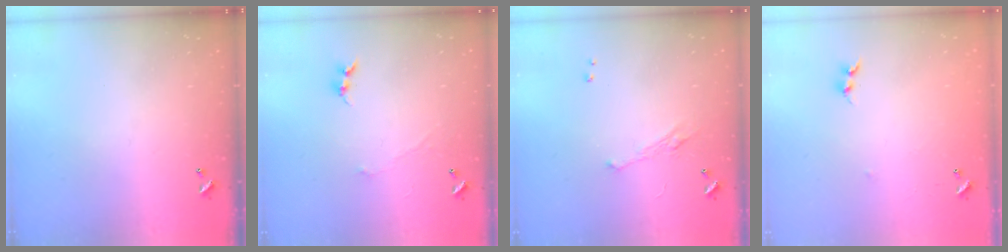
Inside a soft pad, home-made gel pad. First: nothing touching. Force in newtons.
{"total": 0.0}
{"total": 2.0, "press": 1.9, "slide": 0.7}
{"total": 7.6, "press": 7.6, "slide": 0.4}